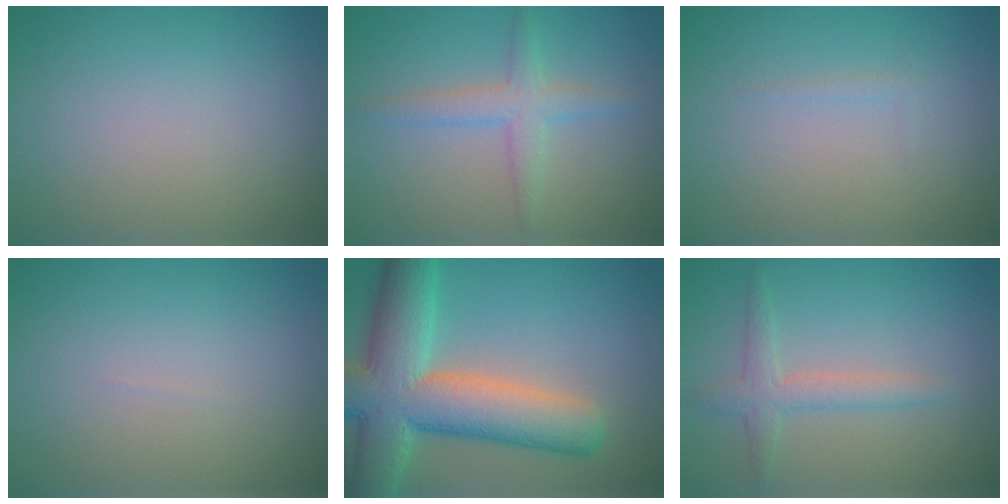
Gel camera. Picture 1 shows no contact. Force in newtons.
{"total": 2.7, "press": 2.7, "slide": 0.0}
{"total": 0.6, "press": 0.5, "slide": 0.1}
{"total": 0.0}
{"total": 12.0, "press": 12.0, "slide": 0.7}
{"total": 2.4, "press": 2.4, "slide": 0.1}